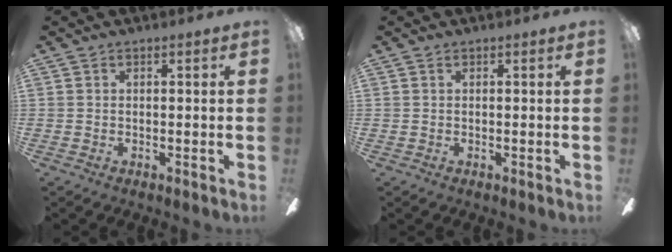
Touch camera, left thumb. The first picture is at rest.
{"total": 0.0}